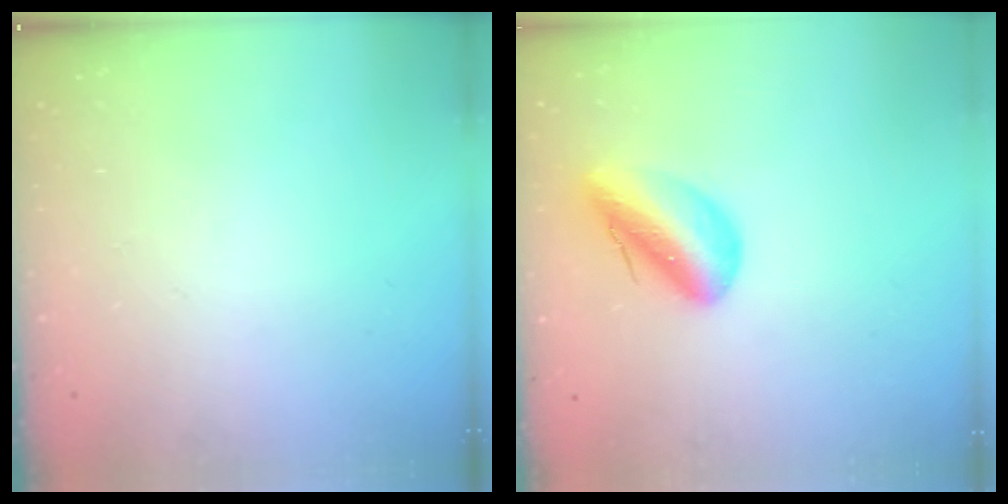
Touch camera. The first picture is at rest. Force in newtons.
{"total": 12.0, "press": 11.5, "slide": 3.6}